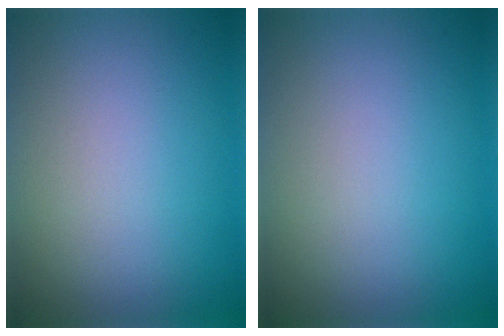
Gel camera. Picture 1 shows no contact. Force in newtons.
{"total": 0.0}